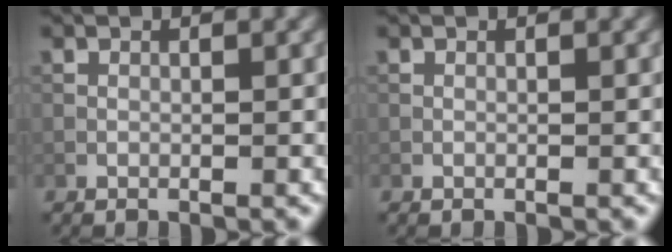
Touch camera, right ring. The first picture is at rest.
{"total": 0.0}